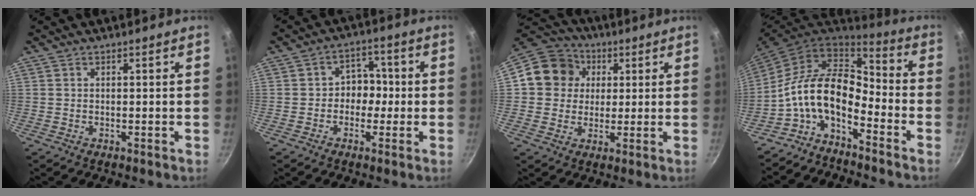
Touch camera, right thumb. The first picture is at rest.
{"total": 5.4, "force": [-0.9, 4.6, 2.7], "torque": [0.016, 0.020, -0.024]}
{"total": 11.4, "force": [2.2, 10.4, 4.1], "torque": [-0.043, 0.018, 0.022]}
{"total": 12.7, "force": [-5.0, 6.9, 9.5], "torque": [-0.160, 0.058, -0.114]}